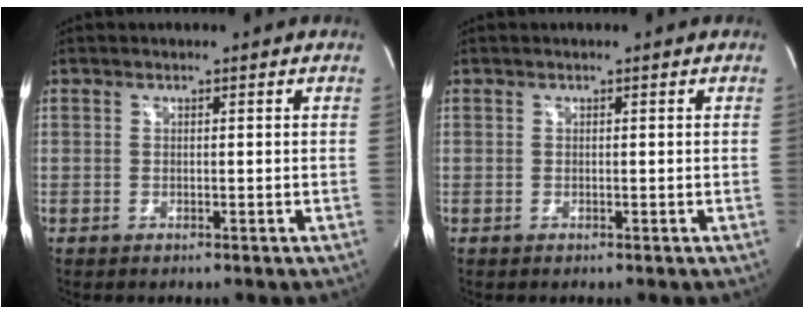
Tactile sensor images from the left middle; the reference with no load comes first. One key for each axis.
{"total": 0.0}